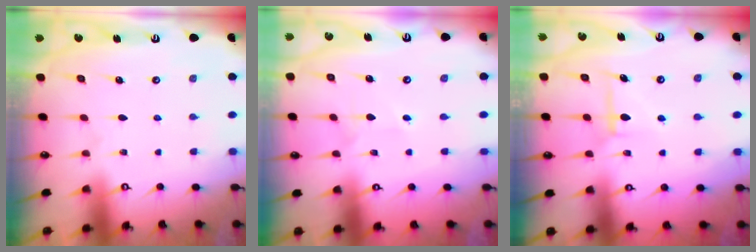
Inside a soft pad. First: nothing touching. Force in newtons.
{"total": 2.3, "press": 2.3, "slide": 0.2}
{"total": 8.0, "press": 8.0, "slide": 0.6}